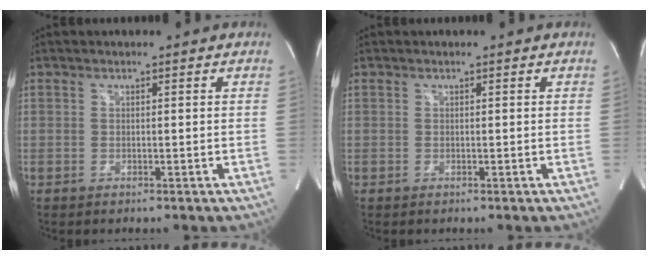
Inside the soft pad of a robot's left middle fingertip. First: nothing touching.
{"total": 0.0}